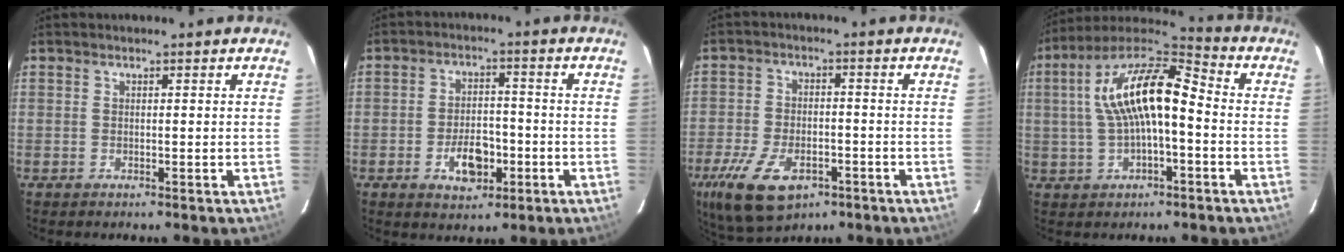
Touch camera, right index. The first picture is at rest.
{"total": 7.7, "force": [-3.1, 4.5, 5.4], "torque": [-0.102, 0.007, -0.042]}
{"total": 14.3, "force": [-8.0, 7.5, 9.2], "torque": [-0.211, -0.025, -0.132]}
{"total": 15.2, "force": [0.0, 5.6, 14.2], "torque": [-0.263, 0.025, -0.006]}